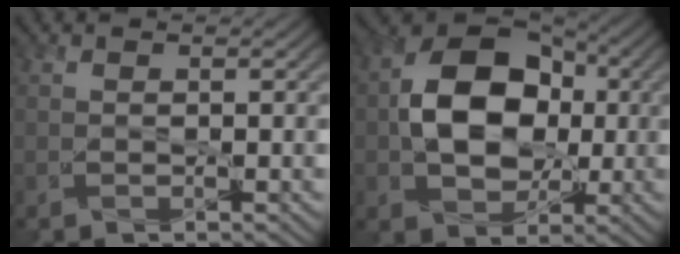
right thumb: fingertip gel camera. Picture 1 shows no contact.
{"total": 11.1, "force": [0.2, 8.3, 7.5], "torque": [-0.133, 0.011, -0.004]}